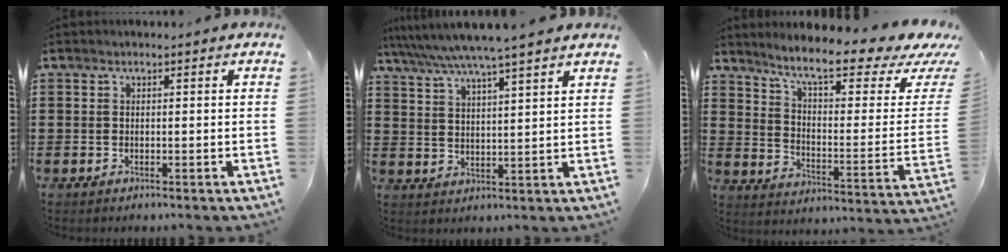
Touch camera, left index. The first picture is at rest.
{"total": 6.1, "force": [5.4, -0.7, 2.8], "torque": [-0.072, -0.028, 0.091]}
{"total": 10.1, "force": [7.7, 0.8, 6.5], "torque": [-0.131, -0.055, 0.123]}